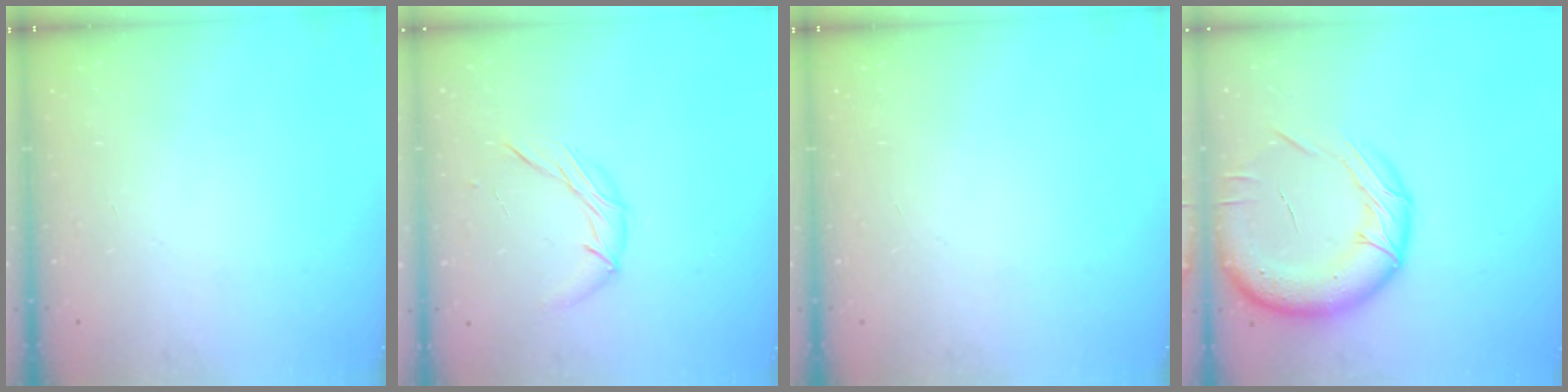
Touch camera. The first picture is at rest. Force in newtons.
{"total": 6.8, "press": 6.8, "slide": 0.7}
{"total": 0.0}
{"total": 20.3, "press": 19.9, "slide": 4.2}